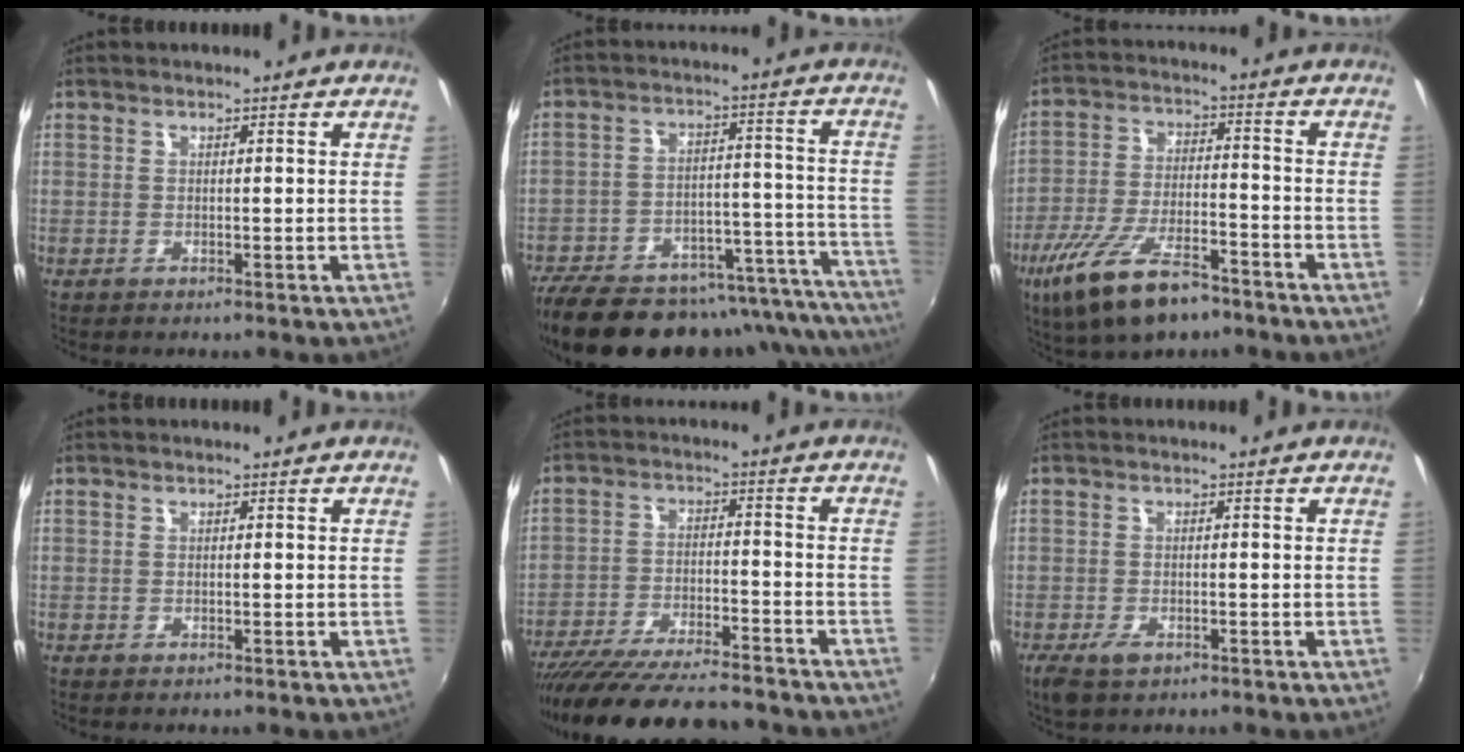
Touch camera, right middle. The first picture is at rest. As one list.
[{"total": 28.6, "force": [-24.9, 8.6, 11.1], "torque": [-0.168, 0.023, -0.330]}, {"total": 16.1, "force": [-10.6, 5.7, 10.6], "torque": [-0.224, -0.034, -0.186]}, {"total": 0.0}, {"total": 22.6, "force": [-19.7, 4.2, 10.3], "torque": [-0.199, -0.044, -0.298]}, {"total": 3.9, "force": [-2.3, 2.1, 2.4], "torque": [-0.057, -0.012, -0.040]}]